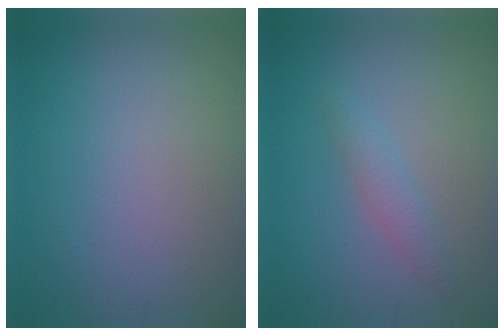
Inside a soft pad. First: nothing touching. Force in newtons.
{"total": 1.7, "press": 1.7, "slide": 0.1}